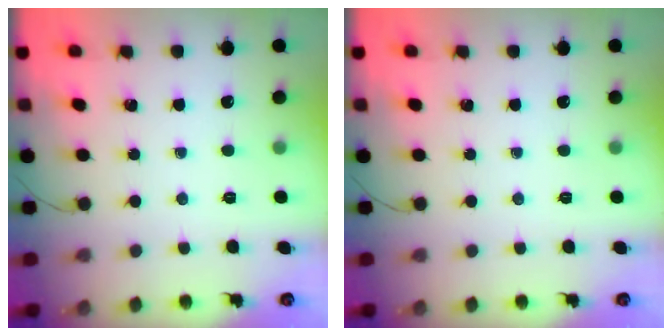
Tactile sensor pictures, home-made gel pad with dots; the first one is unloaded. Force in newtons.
{"total": 0.0}